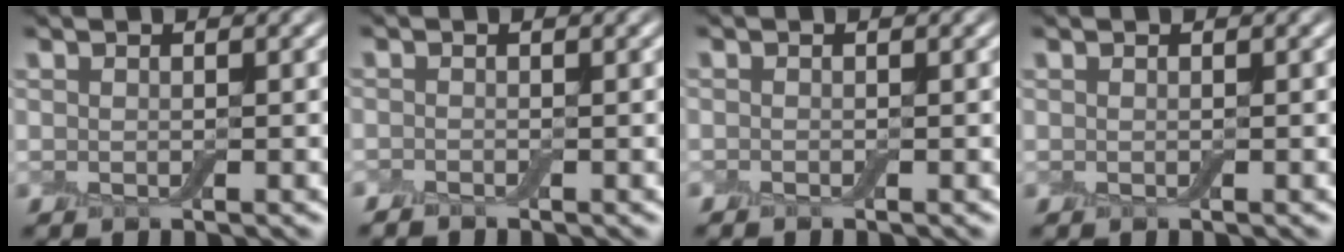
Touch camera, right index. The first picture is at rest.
{"total": 0.9, "force": [-0.8, 0.4, 0.1], "torque": [-0.004, -0.001, -0.019]}
{"total": 0.5, "force": [-0.4, 0.3, 0.1], "torque": [-0.002, 0.000, -0.009]}
{"total": 0.0}